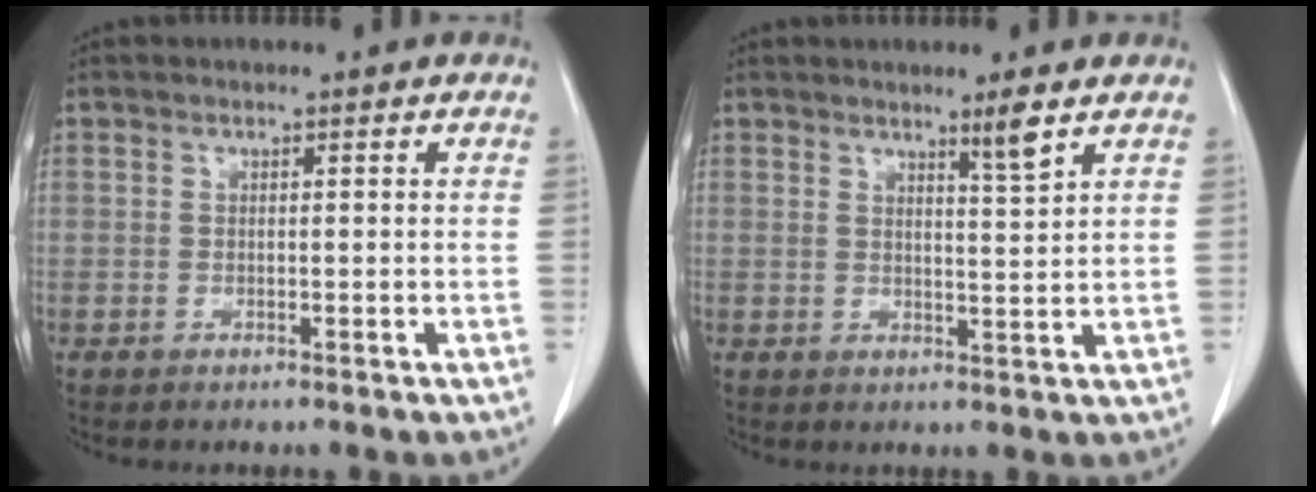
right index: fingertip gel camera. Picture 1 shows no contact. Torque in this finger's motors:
{"motor_torque": [0.08, 0.11, 0.07, 0.02]}